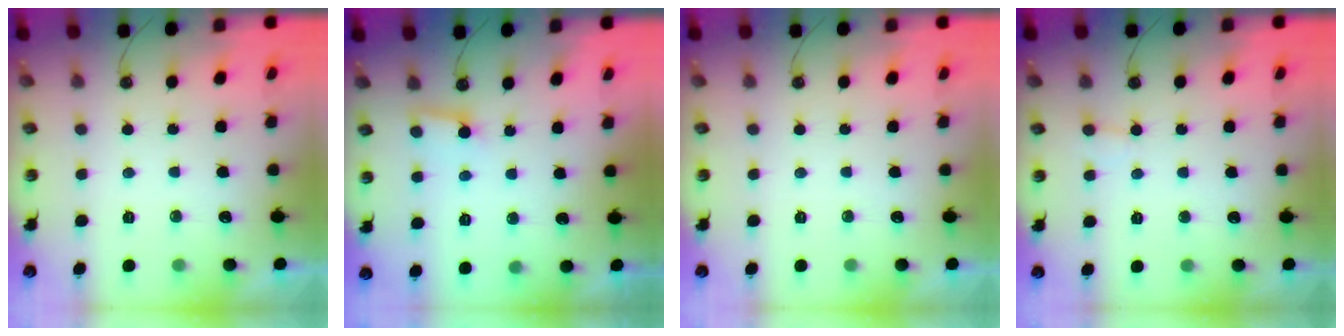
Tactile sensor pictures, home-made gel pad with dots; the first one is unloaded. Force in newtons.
{"total": 5.6, "press": 5.6, "slide": 0.7}
{"total": 0.0}
{"total": 2.8, "press": 2.8, "slide": 0.2}